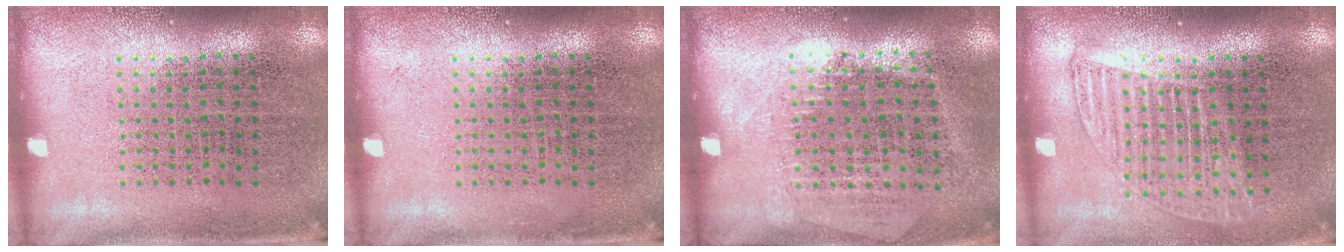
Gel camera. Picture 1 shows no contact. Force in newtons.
{"total": 0.0}
{"total": 1.2, "press": 1.1, "slide": 0.5}
{"total": 1.2, "press": 1.1, "slide": 0.6}